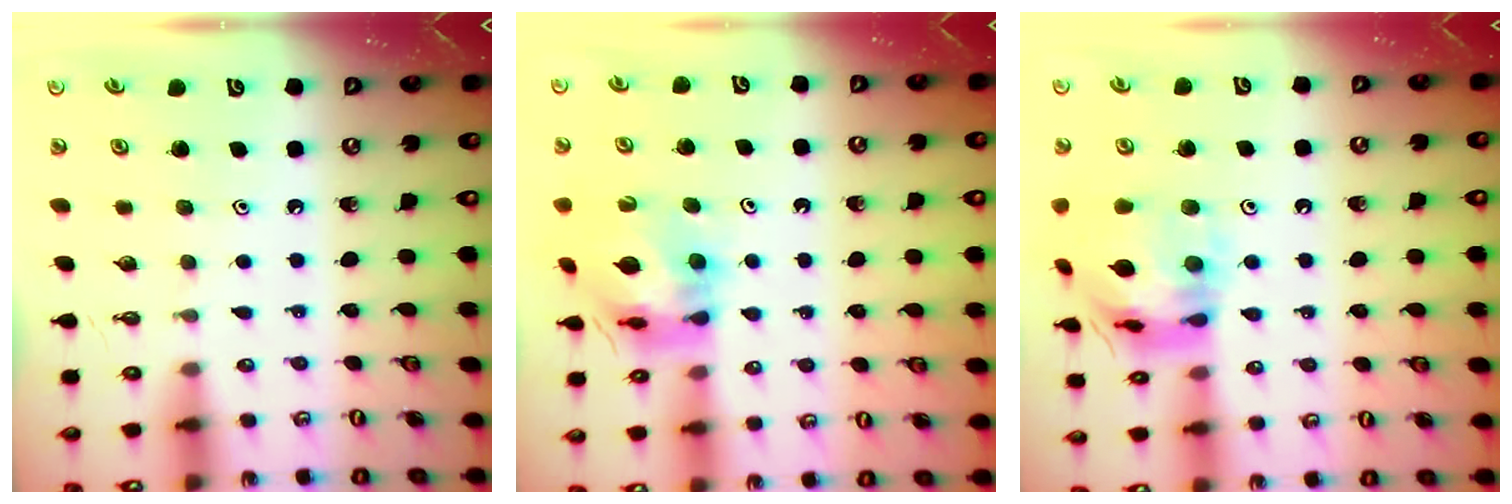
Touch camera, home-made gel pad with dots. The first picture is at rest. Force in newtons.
{"total": 12.0, "press": 11.9, "slide": 1.6}
{"total": 16.9, "press": 16.8, "slide": 1.7}